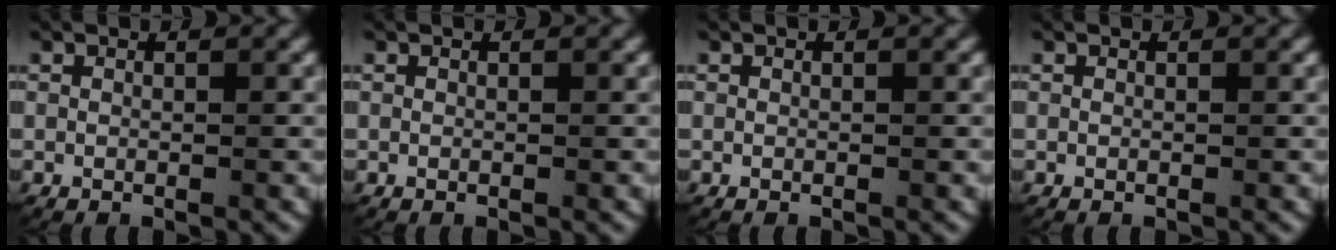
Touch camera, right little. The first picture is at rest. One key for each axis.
{"total": 0.0}
{"total": 0.0}
{"total": 0.0}